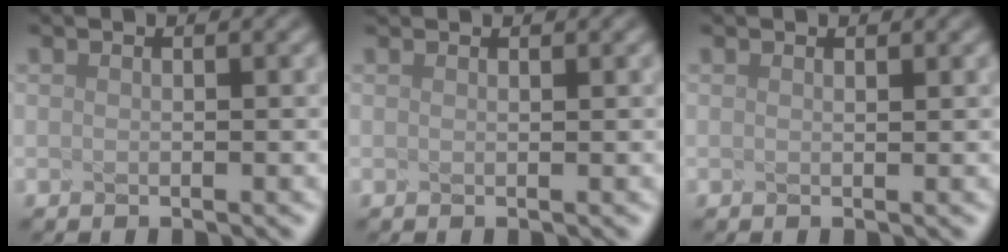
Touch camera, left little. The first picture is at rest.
{"total": 1.0, "force": [0.8, 0.4, 0.4], "torque": [0.003, 0.014, -0.002]}
{"total": 0.5, "force": [0.5, 0.1, 0.3], "torque": [0.003, 0.005, -0.004]}